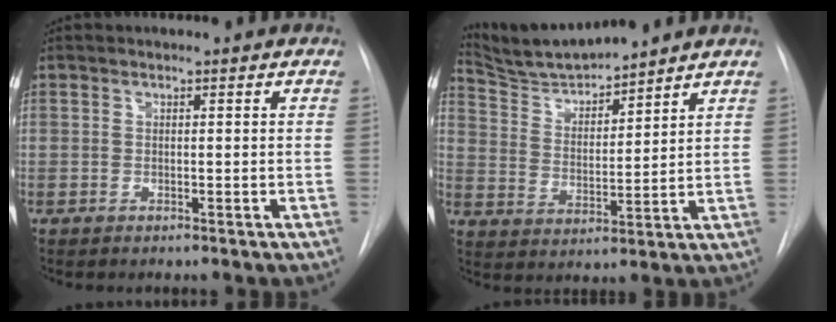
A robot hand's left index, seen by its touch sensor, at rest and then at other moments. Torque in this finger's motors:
{"motor_torque": [0.54, -0.67, -0.03, -0.01]}